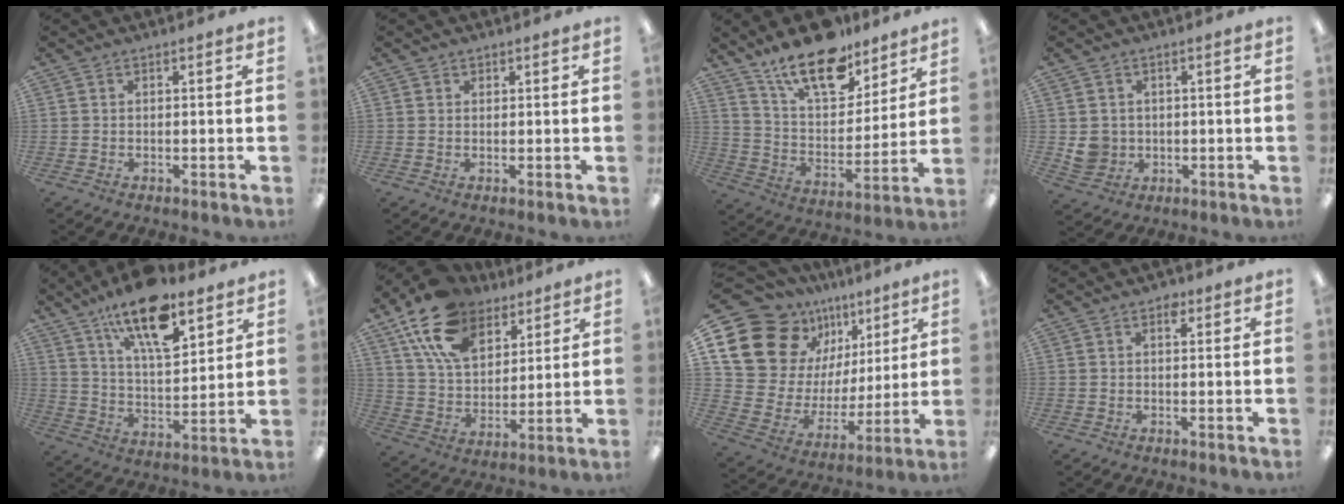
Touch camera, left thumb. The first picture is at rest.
{"total": 1.2, "force": [0.8, 0.9, -0.1], "torque": [0.002, 0.002, 0.015]}
{"total": 18.7, "force": [13.7, 8.3, 9.8], "torque": [-0.163, -0.082, 0.240]}
{"total": 4.9, "force": [0.4, 4.8, 0.8], "torque": [-0.009, 0.006, 0.011]}
{"total": 18.0, "force": [12.1, 7.0, 11.4], "torque": [-0.180, -0.066, 0.201]}
{"total": 17.7, "force": [11.3, 10.6, 8.5], "torque": [-0.164, -0.046, 0.212]}
{"total": 18.4, "force": [10.7, 12.9, 7.7], "torque": [-0.154, -0.065, 0.209]}
{"total": 1.9, "force": [0.8, 1.3, 1.1], "torque": [-0.006, -0.002, 0.010]}